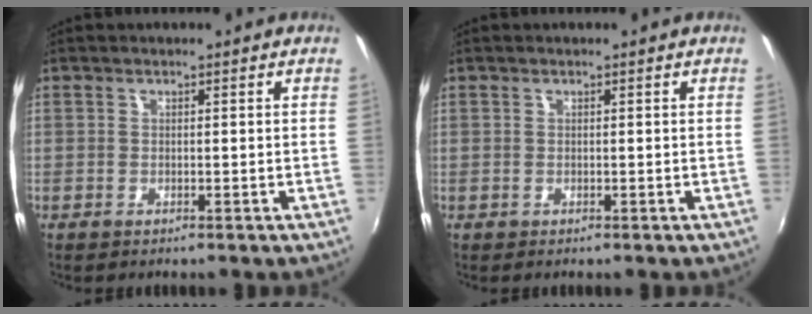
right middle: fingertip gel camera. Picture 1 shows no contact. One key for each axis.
{"total": 0.0}